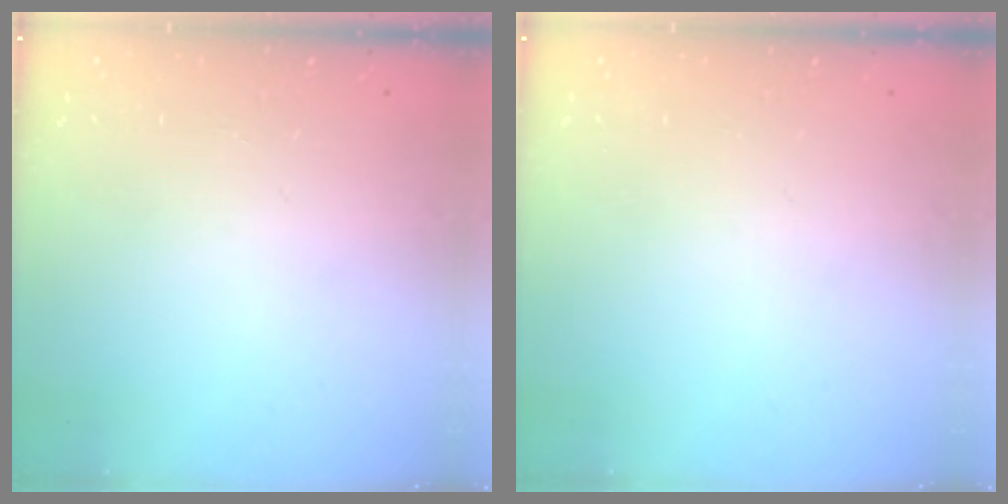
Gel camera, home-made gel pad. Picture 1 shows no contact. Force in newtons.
{"total": 0.0}